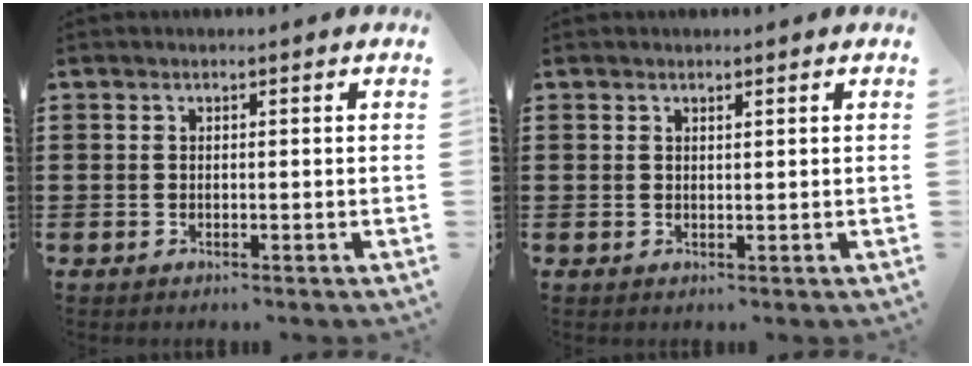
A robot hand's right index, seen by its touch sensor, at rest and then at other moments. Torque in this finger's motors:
{"motor_torque": [-0.16, 0.04, 0.04, -0.01]}